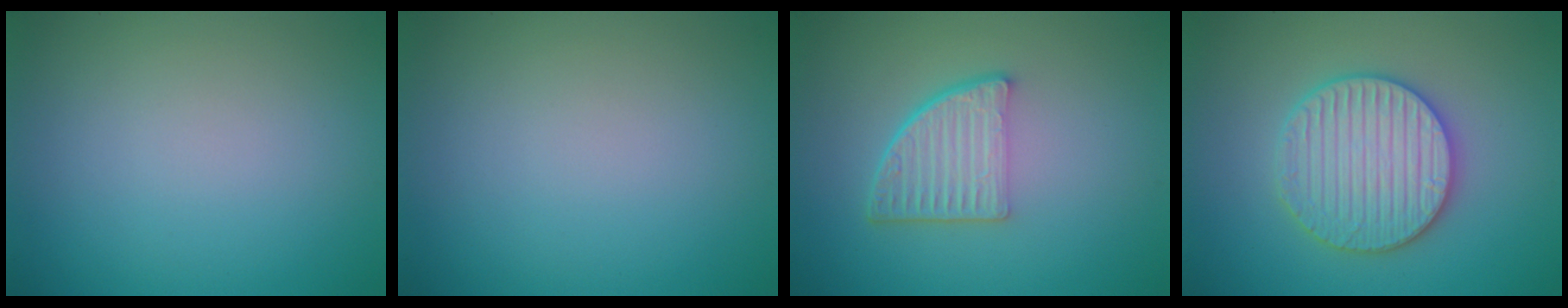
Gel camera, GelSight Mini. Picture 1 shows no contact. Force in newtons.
{"total": 0.0}
{"total": 4.9, "press": 3.3, "slide": 3.6}
{"total": 5.2, "press": 5.1, "slide": 1.1}